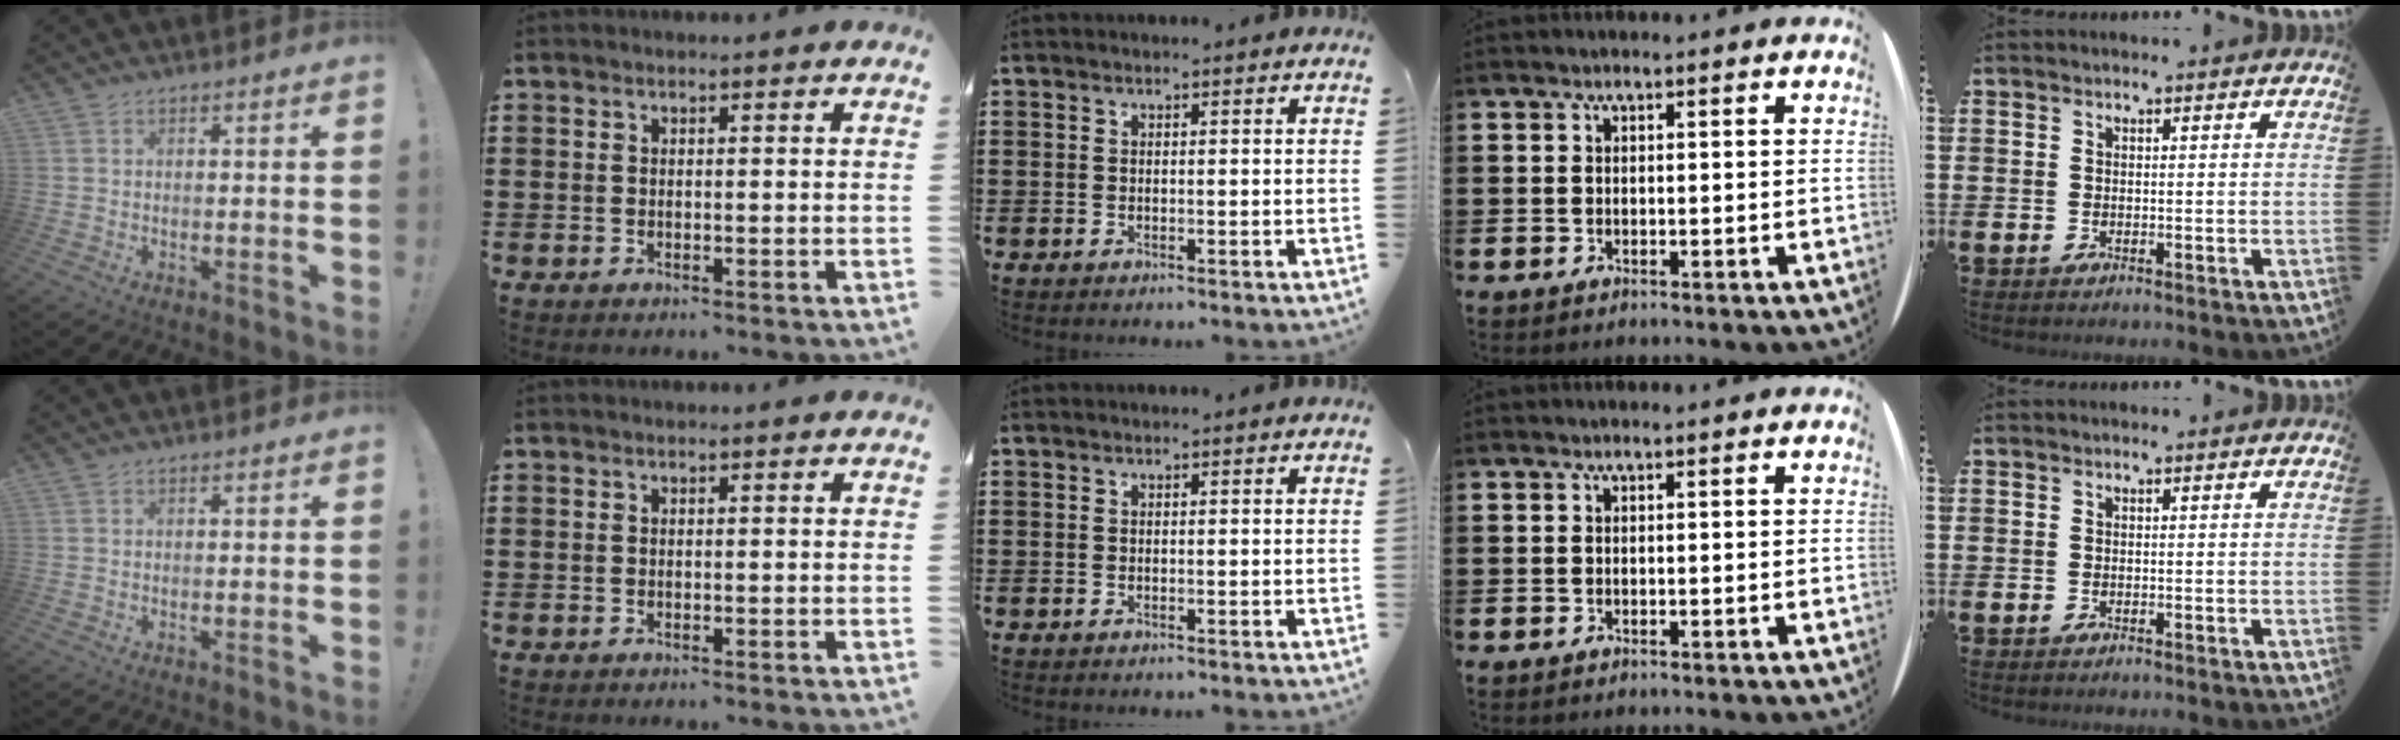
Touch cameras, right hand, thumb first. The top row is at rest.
{}